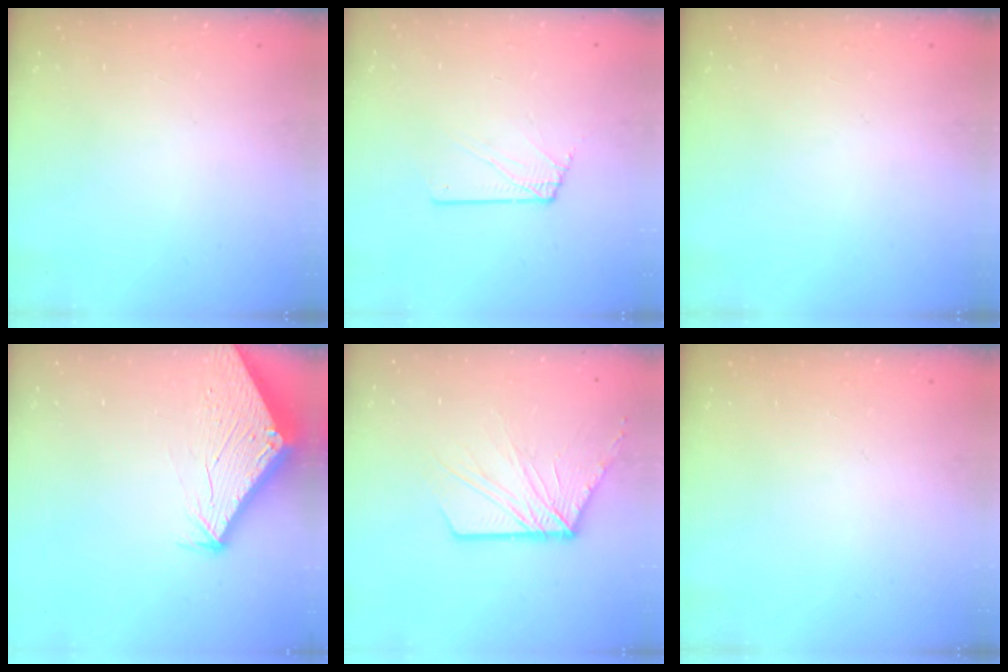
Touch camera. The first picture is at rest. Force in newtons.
{"total": 2.6, "press": 2.6, "slide": 0.2}
{"total": 0.0}
{"total": 2.5, "press": 2.5, "slide": 0.1}
{"total": 11.7, "press": 11.7, "slide": 0.4}
{"total": 0.0}